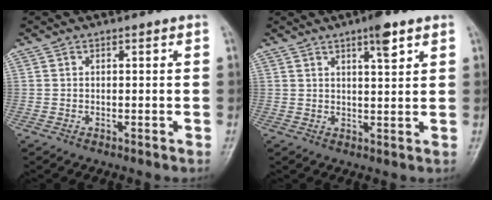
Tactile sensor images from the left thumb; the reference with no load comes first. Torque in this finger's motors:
{"motor_torque": [0.68, 0.46, 0.54, -0.41, 0.00]}